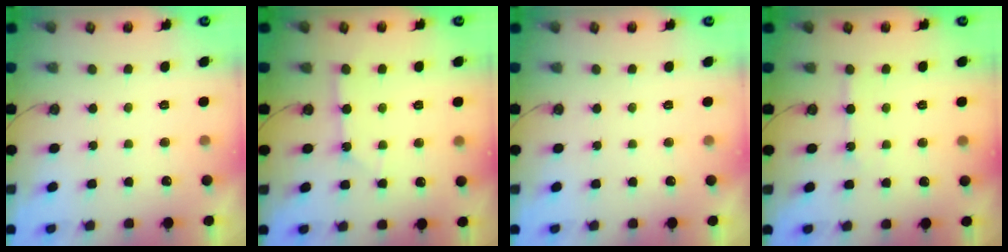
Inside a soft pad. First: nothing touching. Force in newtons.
{"total": 2.7, "press": 2.7, "slide": 0.4}
{"total": 0.0}
{"total": 3.5, "press": 3.5, "slide": 0.5}